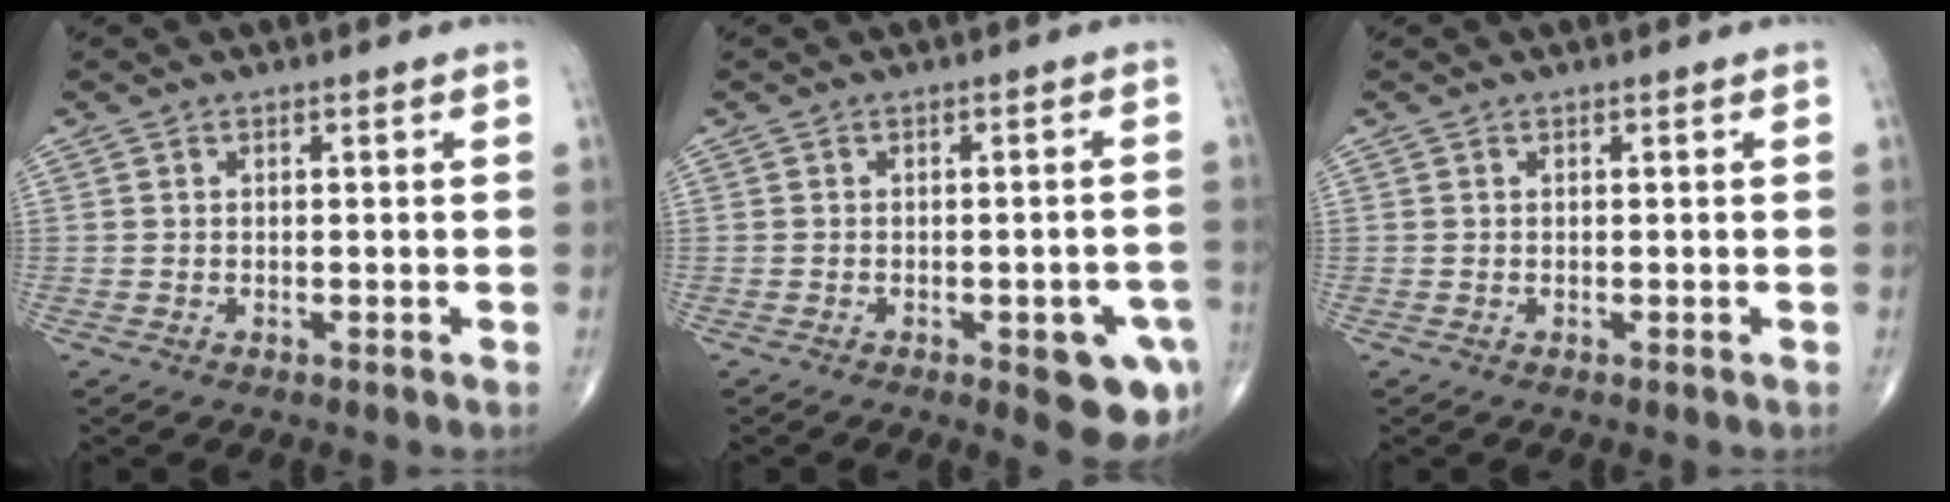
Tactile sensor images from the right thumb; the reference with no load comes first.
{"total": 8.8, "force": [-3.5, 3.2, 7.4], "torque": [-0.067, 0.009, -0.036]}
{"total": 0.0}